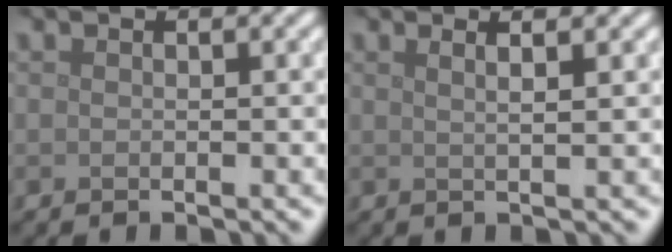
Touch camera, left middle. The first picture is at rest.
{"total": 3.0, "force": [1.6, 1.3, 2.2], "torque": [-0.007, 0.014, -0.010]}